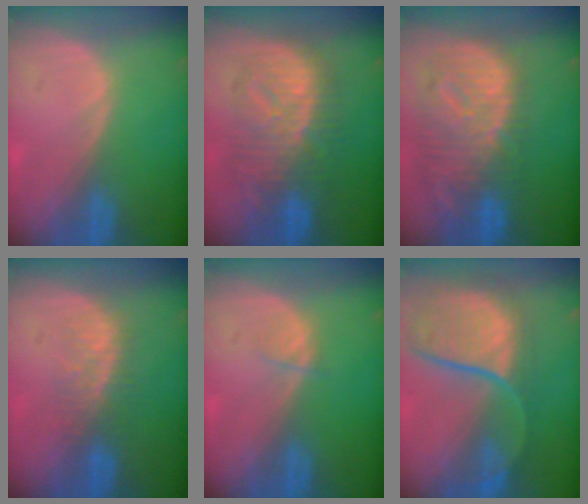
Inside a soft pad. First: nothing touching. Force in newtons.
{"total": 10.4, "press": 10.4, "slide": 0.8}
{"total": 12.5, "press": 10.8, "slide": 6.4}
{"total": 4.5, "press": 4.2, "slide": 1.7}
{"total": 1.2, "press": 1.2, "slide": 0.2}
{"total": 11.7, "press": 9.8, "slide": 6.4}